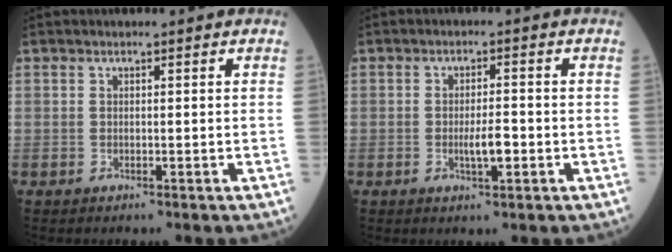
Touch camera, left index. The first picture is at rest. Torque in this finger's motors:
{"motor_torque": [0.42, -0.05, 0.09, 0.06]}